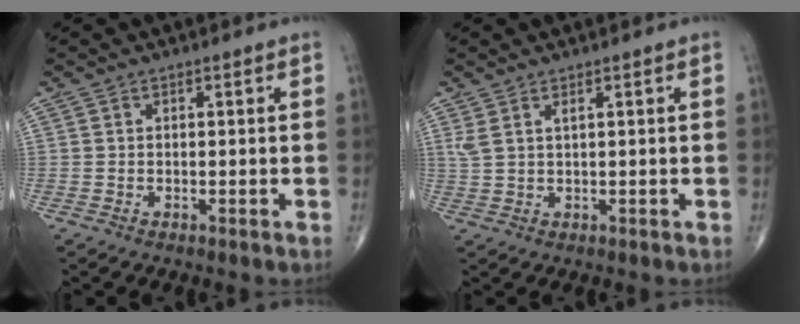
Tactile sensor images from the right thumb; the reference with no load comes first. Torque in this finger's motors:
{"motor_torque": [0.16, -0.10, 0.32, 0.30, 0.01]}